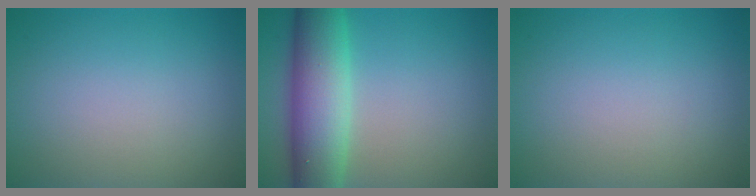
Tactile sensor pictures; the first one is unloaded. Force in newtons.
{"total": 8.2, "press": 8.2, "slide": 0.4}
{"total": 0.0}